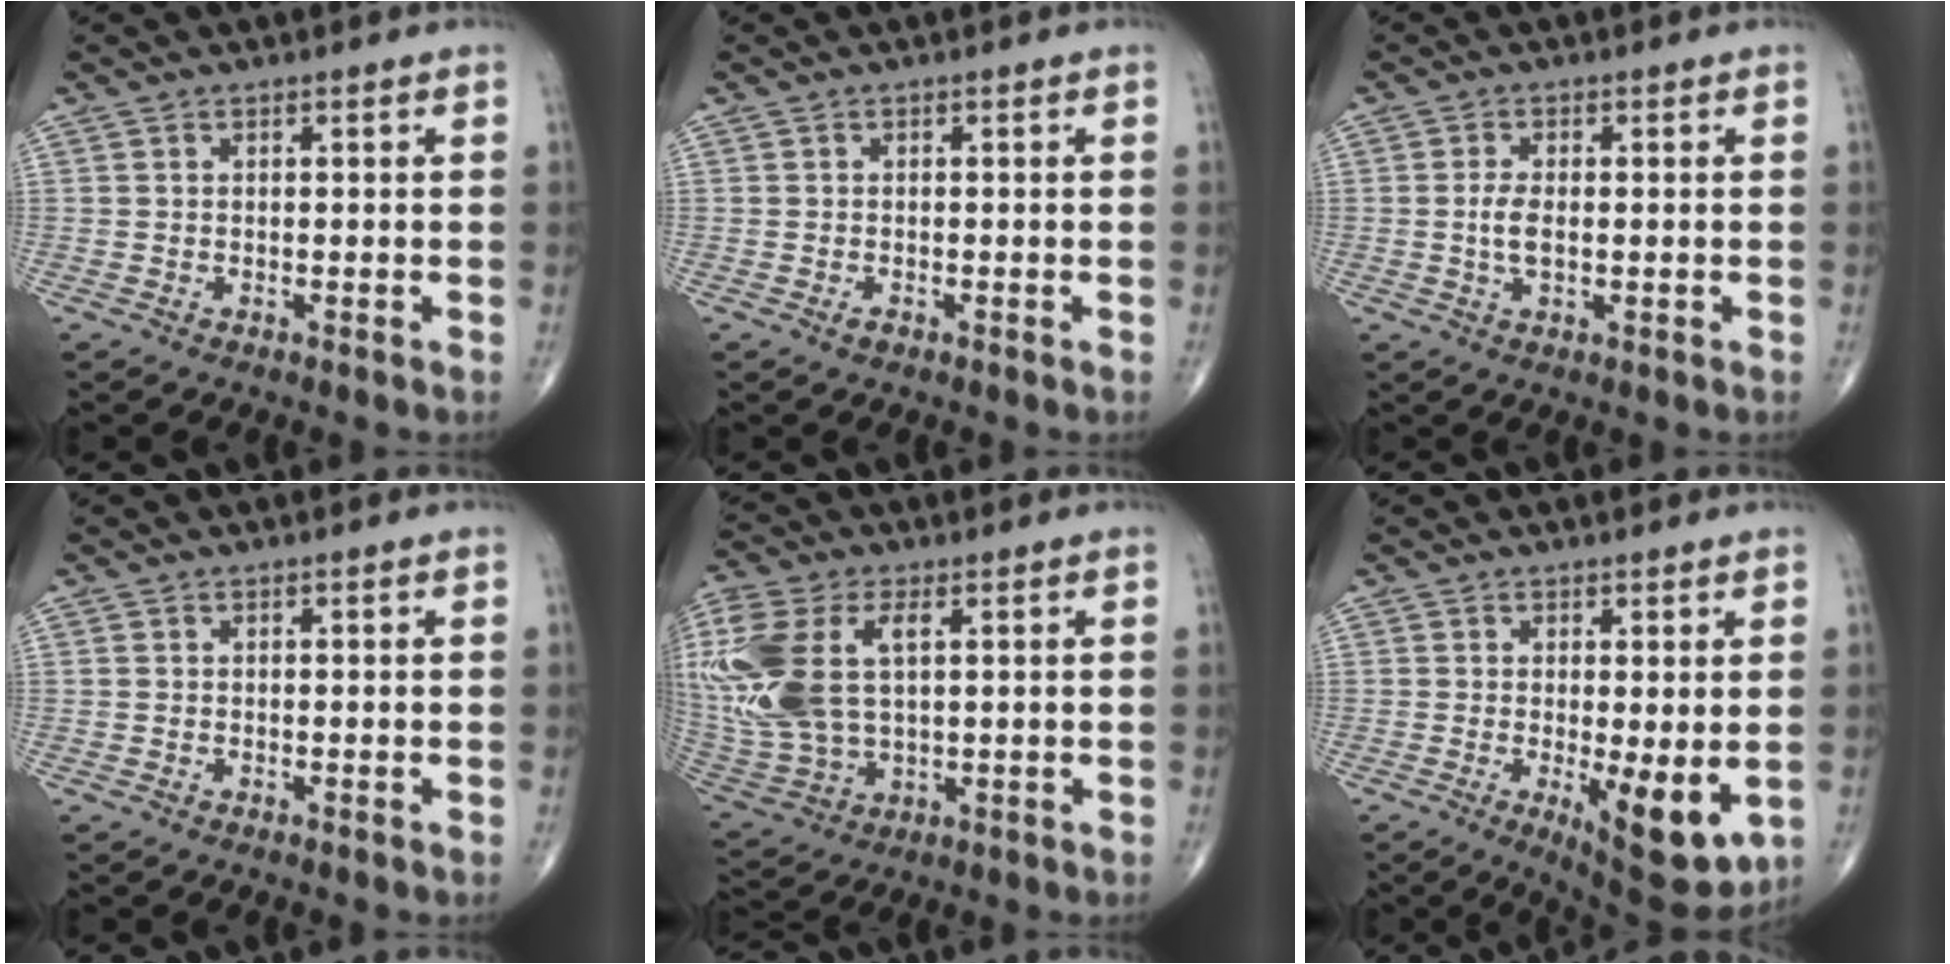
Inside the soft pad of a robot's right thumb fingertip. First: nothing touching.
{"total": 0.8, "force": [-0.4, 0.4, 0.5], "torque": [-0.009, -0.002, -0.008]}
{"total": 3.5, "force": [-0.1, 1.6, 3.1], "torque": [-0.065, -0.003, -0.003]}
{"total": 0.0}
{"total": 20.1, "force": [4.0, 11.4, 16.1], "torque": [-0.397, -0.004, 0.078]}
{"total": 10.0, "force": [-1.8, 3.4, 9.2], "torque": [-0.123, -0.026, -0.016]}